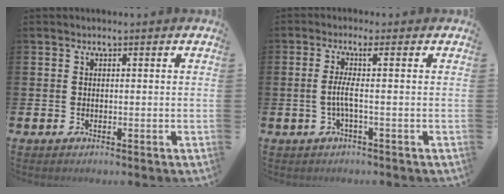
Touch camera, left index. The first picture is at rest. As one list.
[{"total": 3.2, "force": [-0.3, -0.4, 3.1], "torque": [-0.068, 0.002, -0.008]}]